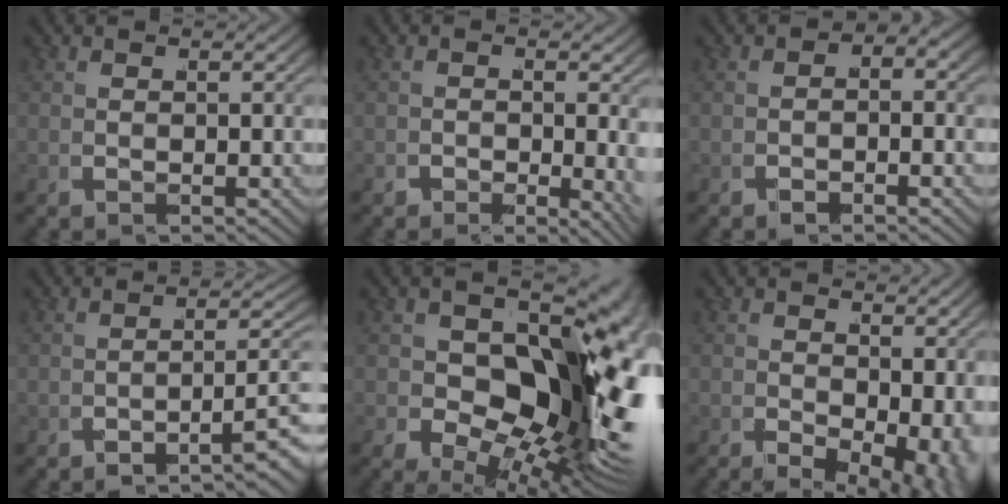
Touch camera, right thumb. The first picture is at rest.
{"total": 2.4, "force": [-1.0, 1.3, 1.8], "torque": [-0.025, -0.023, -0.014]}
{"total": 1.7, "force": [-1.4, 0.9, 0.4], "torque": [-0.014, -0.013, -0.024]}
{"total": 4.8, "force": [-3.1, 1.3, 3.4], "torque": [-0.046, -0.002, -0.050]}
{"total": 19.1, "force": [-1.5, 11.8, 14.9], "torque": [-0.250, -0.078, 0.008]}
{"total": 6.4, "force": [-1.5, 4.0, 4.8], "torque": [-0.082, -0.043, -0.005]}